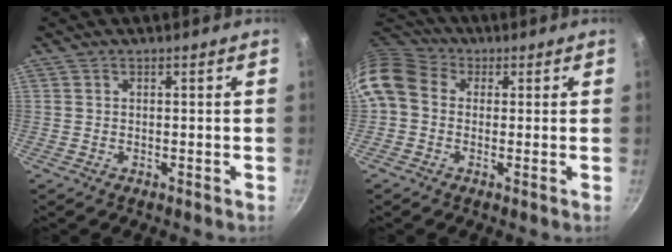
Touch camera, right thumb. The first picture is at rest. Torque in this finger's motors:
{"motor_torque": [2.24, 2.77, 1.35, -0.71, 0.62]}